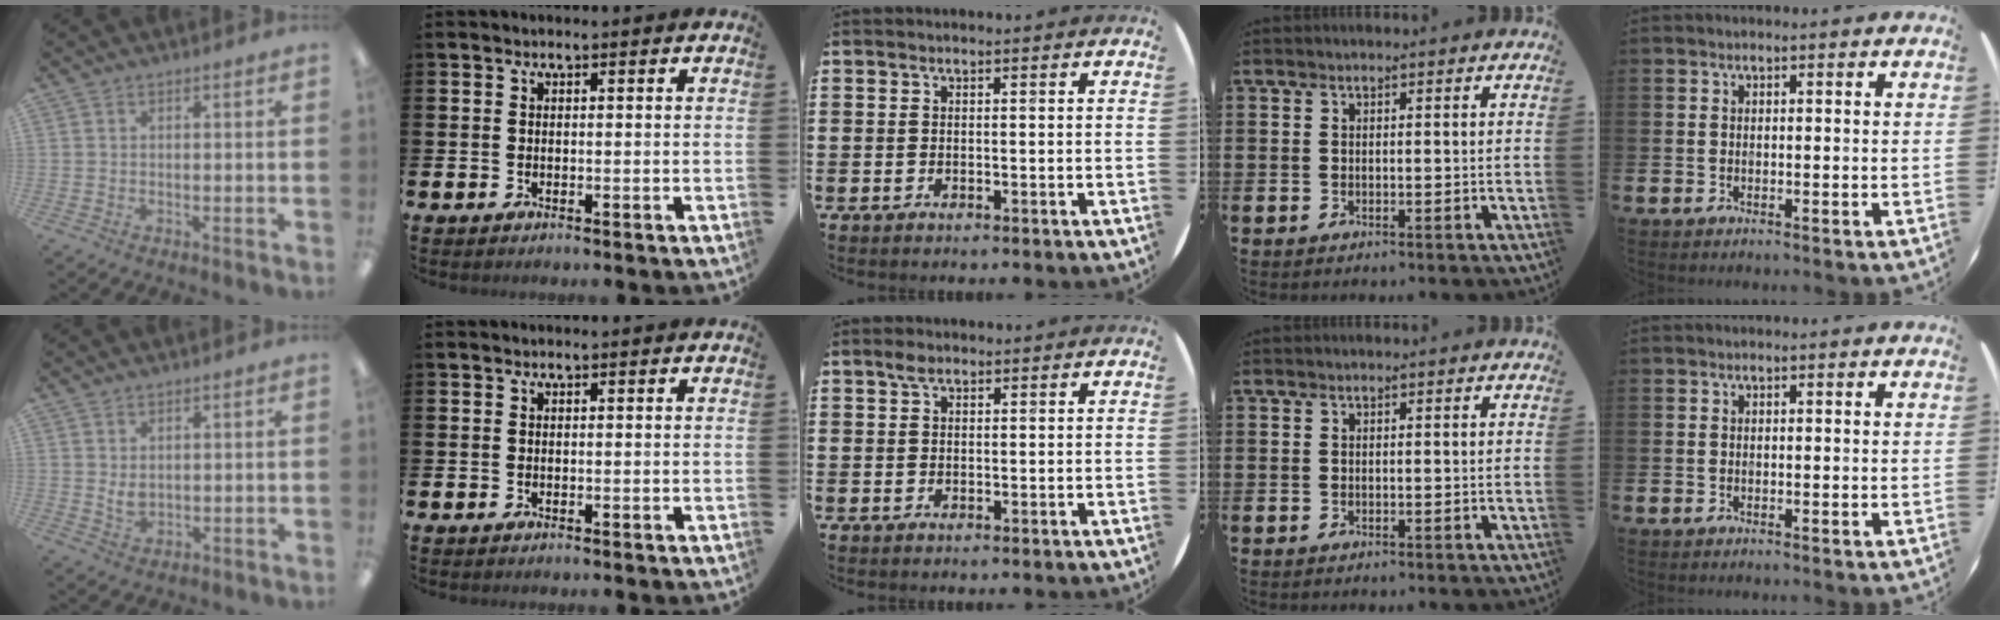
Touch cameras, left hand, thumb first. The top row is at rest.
{"thumb": {"total": 2.9, "force": [1.0, 1.9, 2.0], "torque": [-0.033, -0.002, 0.017]}, "middle": {"total": 1.6, "force": [1.0, 0.8, 0.8], "torque": [-0.010, 0.003, 0.017]}}